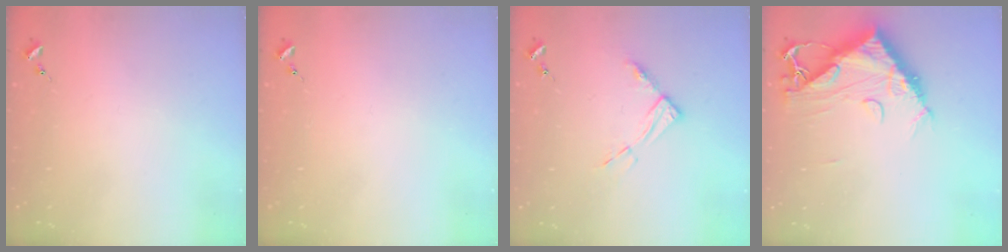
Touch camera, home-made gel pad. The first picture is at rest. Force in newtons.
{"total": 0.0}
{"total": 8.7, "press": 8.6, "slide": 0.9}
{"total": 13.4, "press": 13.3, "slide": 1.5}